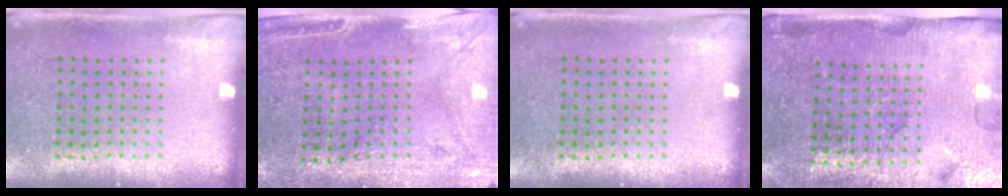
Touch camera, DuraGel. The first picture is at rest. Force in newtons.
{"total": 3.0, "press": 2.5, "slide": 1.6}
{"total": 0.0}
{"total": 4.4, "press": 4.1, "slide": 1.7}